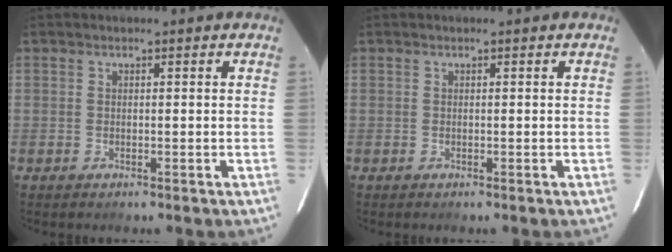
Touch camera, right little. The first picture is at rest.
{"total": 0.0}